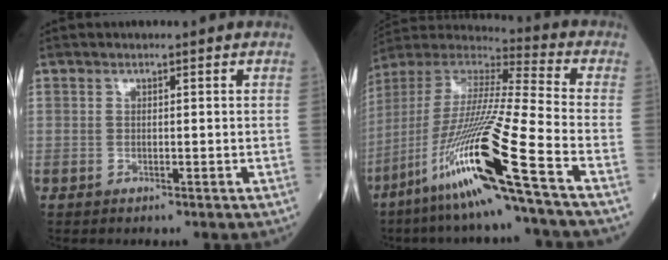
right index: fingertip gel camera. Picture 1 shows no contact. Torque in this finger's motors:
{"motor_torque": [1.89, -0.25, 1.05, 0.21]}